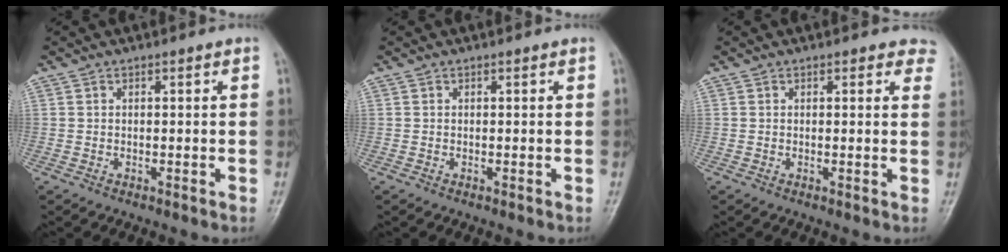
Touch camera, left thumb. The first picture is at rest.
{"total": 0.0}
{"total": 3.7, "force": [2.9, 1.8, 1.5], "torque": [0.015, -0.008, 0.015]}